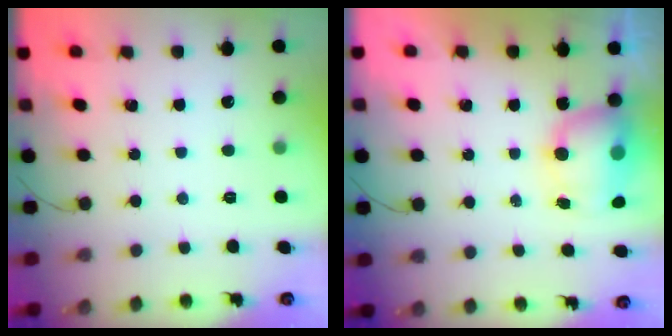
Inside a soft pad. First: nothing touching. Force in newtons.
{"total": 7.5, "press": 7.4, "slide": 0.9}